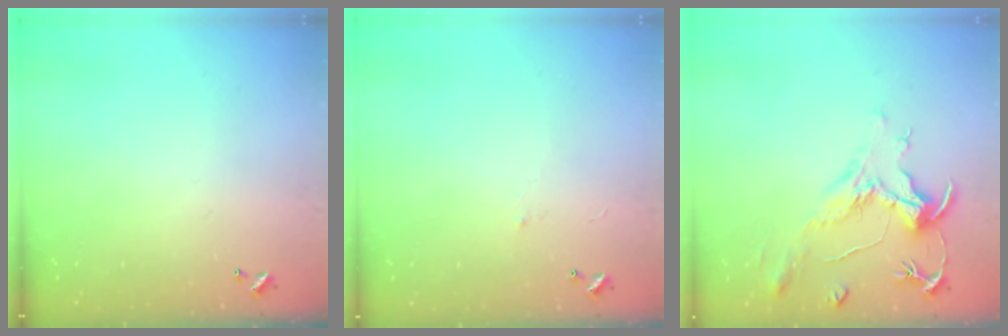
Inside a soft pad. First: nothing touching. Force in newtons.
{"total": 0.6, "press": 0.0, "slide": 0.6}
{"total": 2.2, "press": 1.7, "slide": 1.3}